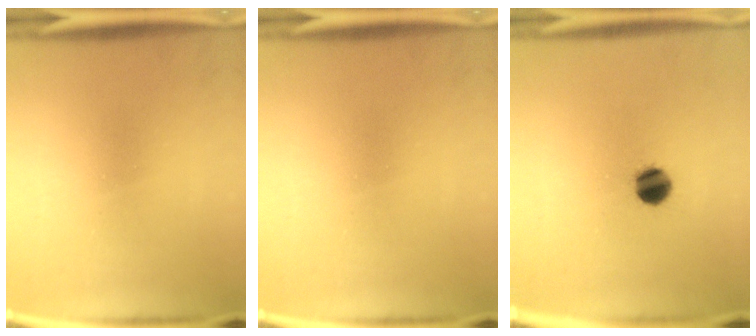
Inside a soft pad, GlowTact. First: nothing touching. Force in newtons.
{"total": 0.0}
{"total": 6.4}